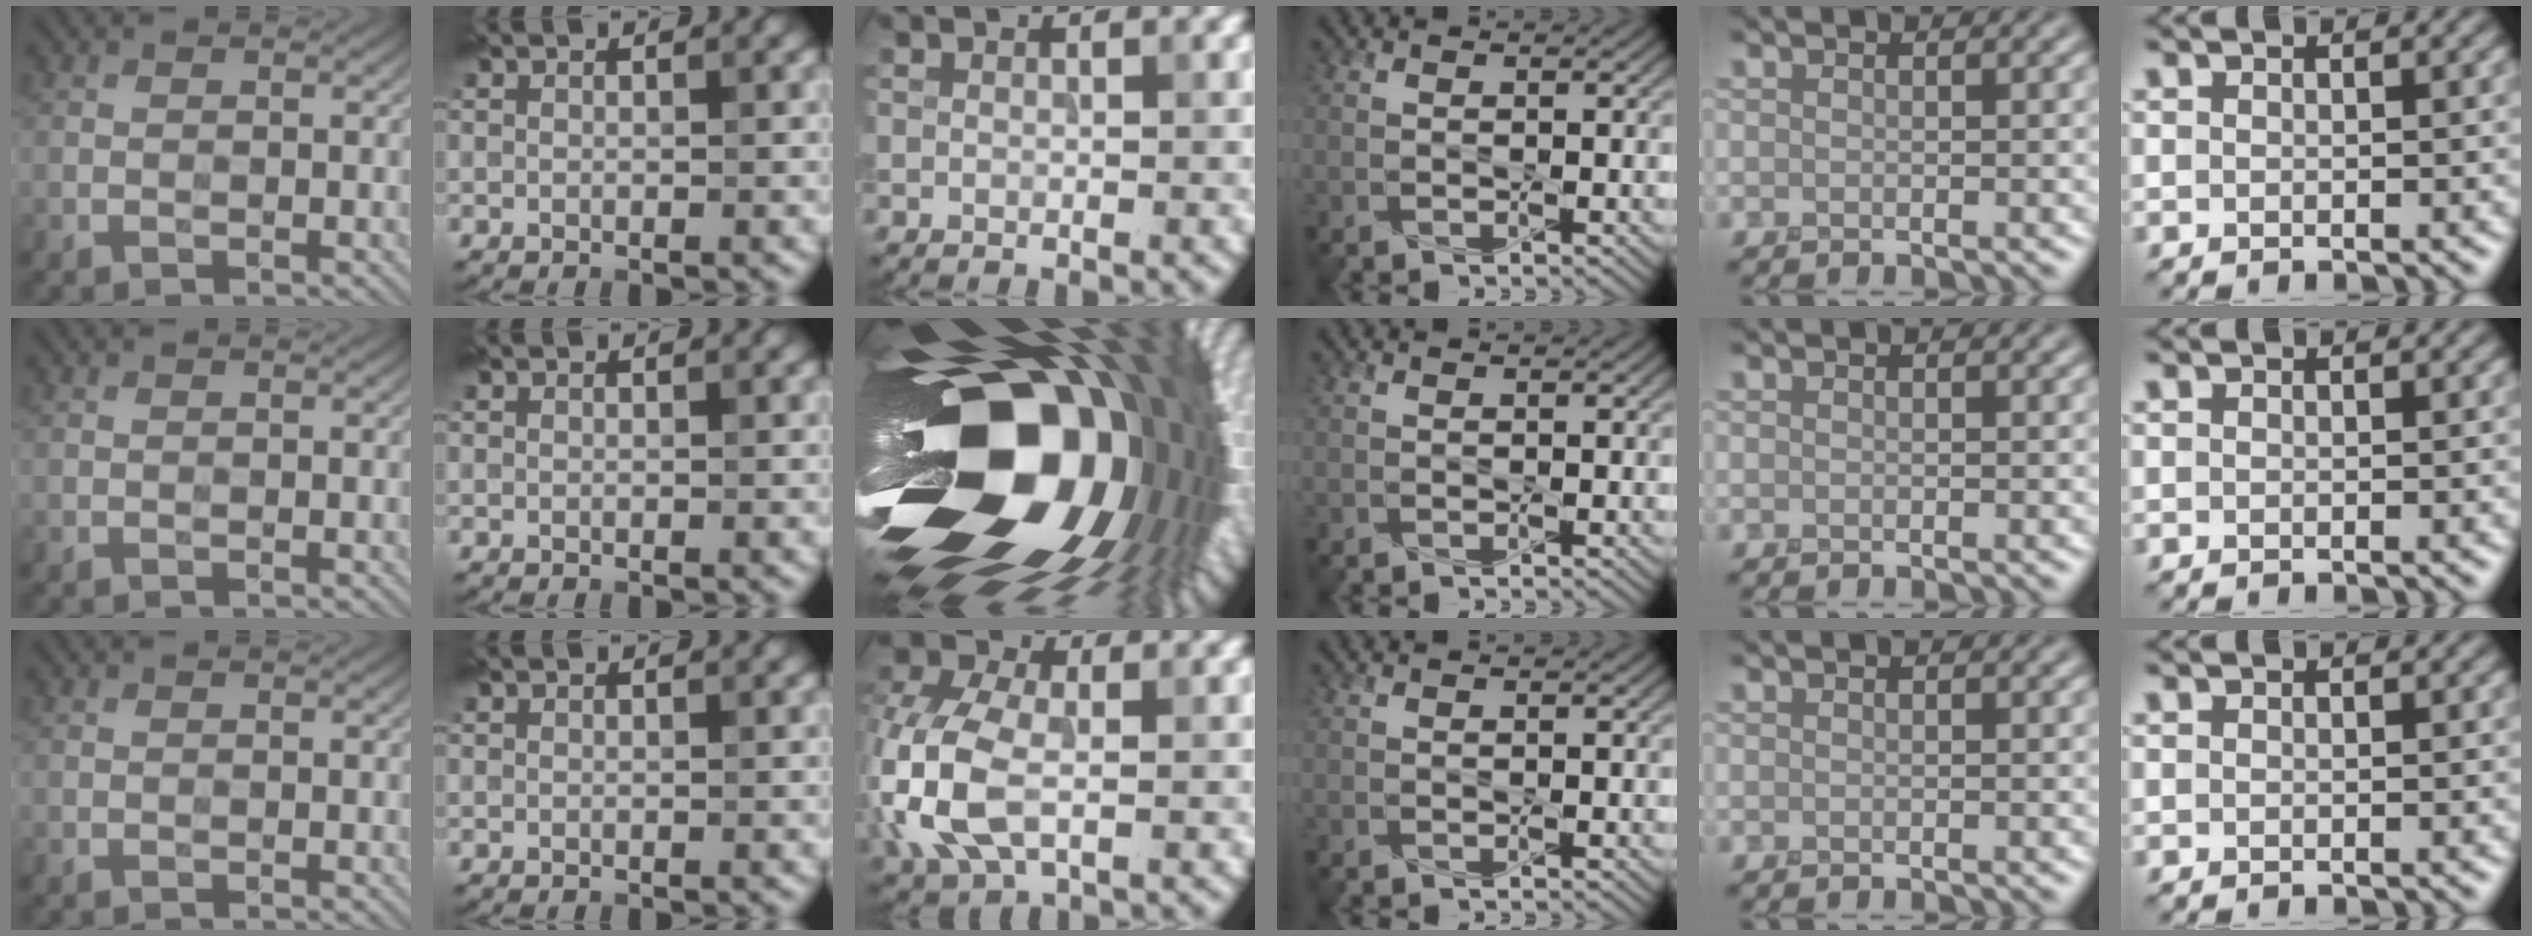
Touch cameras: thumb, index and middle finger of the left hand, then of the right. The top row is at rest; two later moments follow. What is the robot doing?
{"motion": "press", "object": "stapler"}